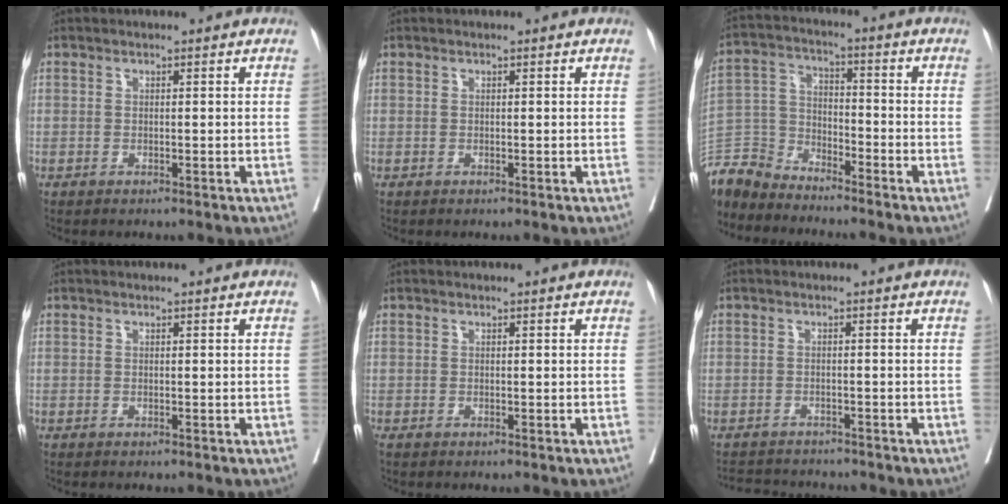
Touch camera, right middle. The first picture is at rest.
{"total": 0.0}
{"total": 7.7, "force": [-7.6, 1.4, -0.4], "torque": [0.001, 0.010, -0.159]}
{"total": 0.0}
{"total": 0.0}
{"total": 5.5, "force": [-5.4, 1.1, 0.5], "torque": [-0.002, 0.001, -0.081]}